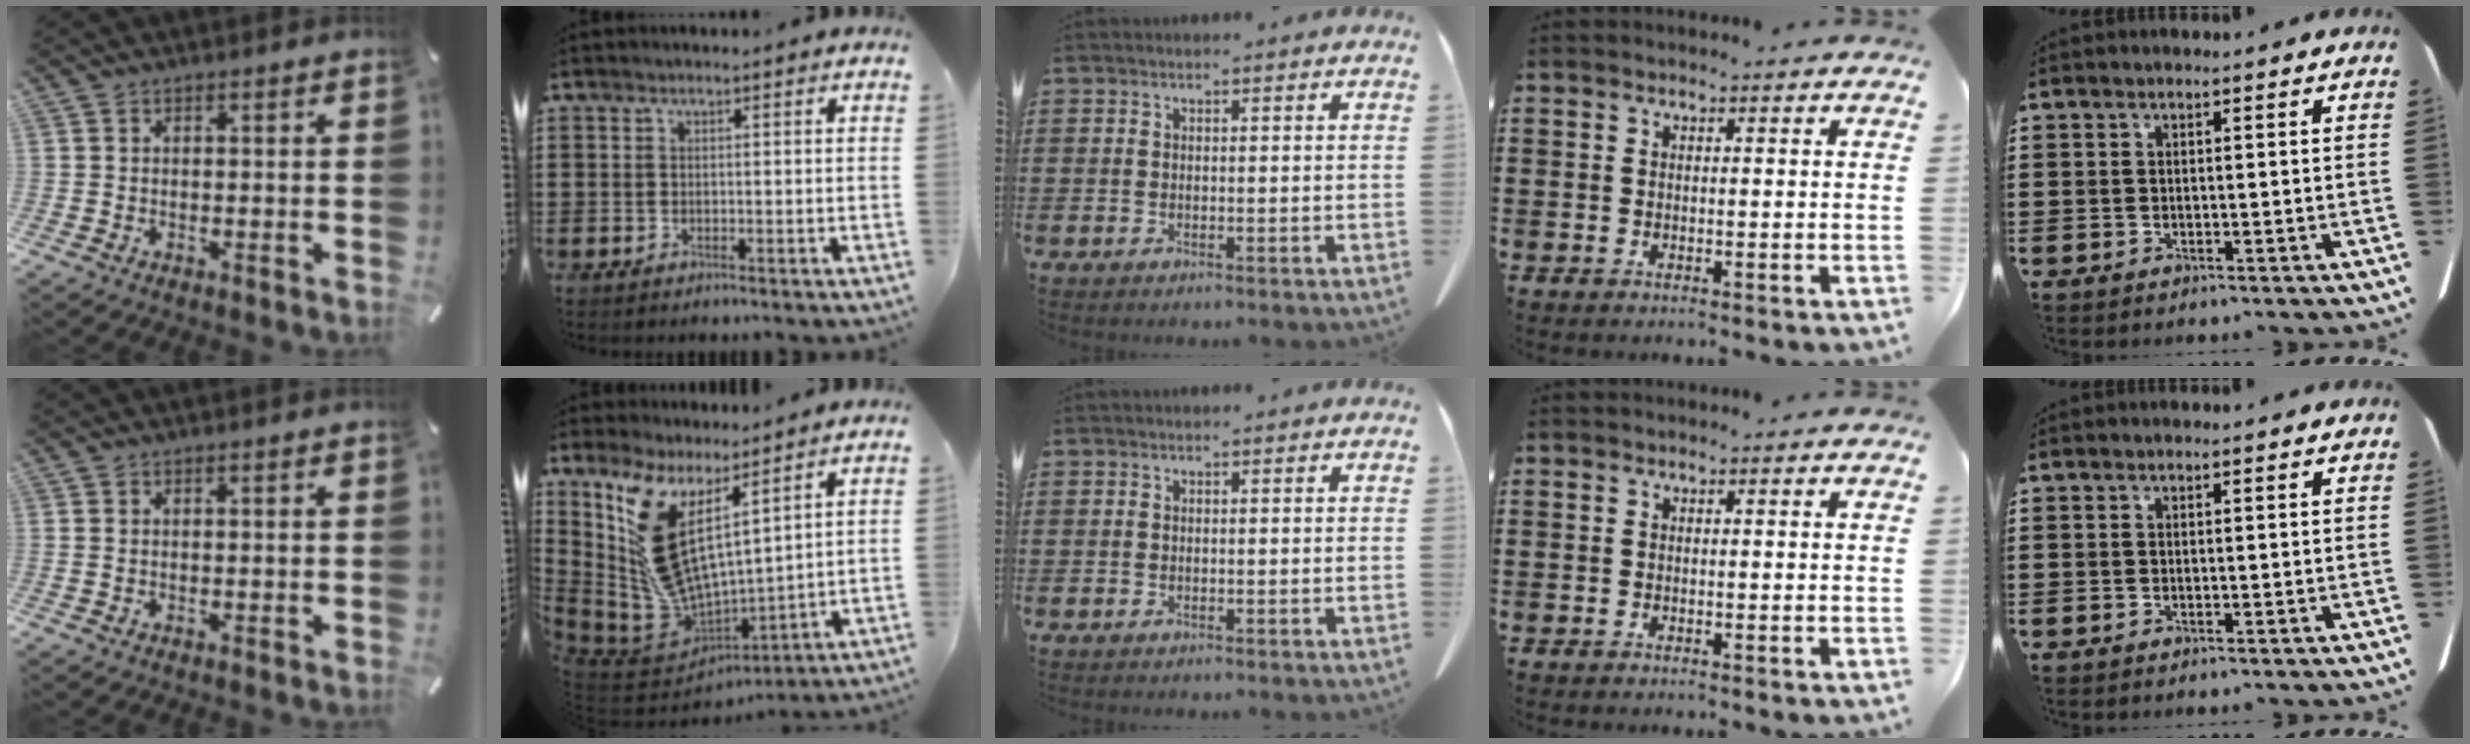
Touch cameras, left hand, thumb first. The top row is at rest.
{"thumb": {"total": 0.6, "force": [0.0, 0.1, 0.6], "torque": [-0.012, -0.001, 0.000]}, "index": {"total": 11.6, "force": [4.3, 5.4, 9.3], "torque": [-0.237, -0.060, 0.071]}}